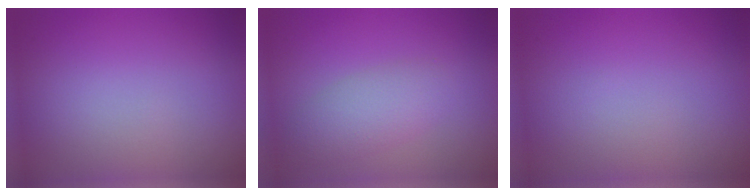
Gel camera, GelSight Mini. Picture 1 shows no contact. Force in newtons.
{"total": 3.0, "press": 3.0, "slide": 0.2}
{"total": 0.0}